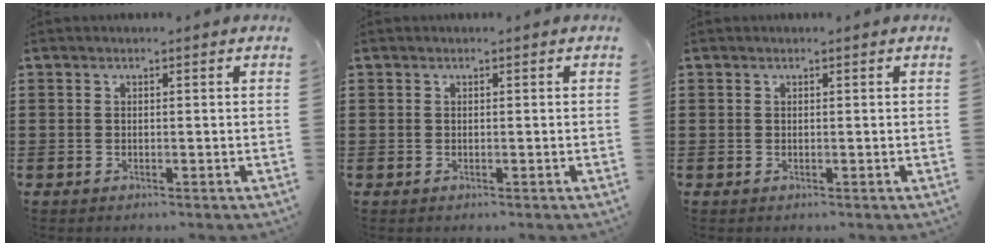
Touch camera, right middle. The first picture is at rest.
{"total": 0.0}
{"total": 0.0}